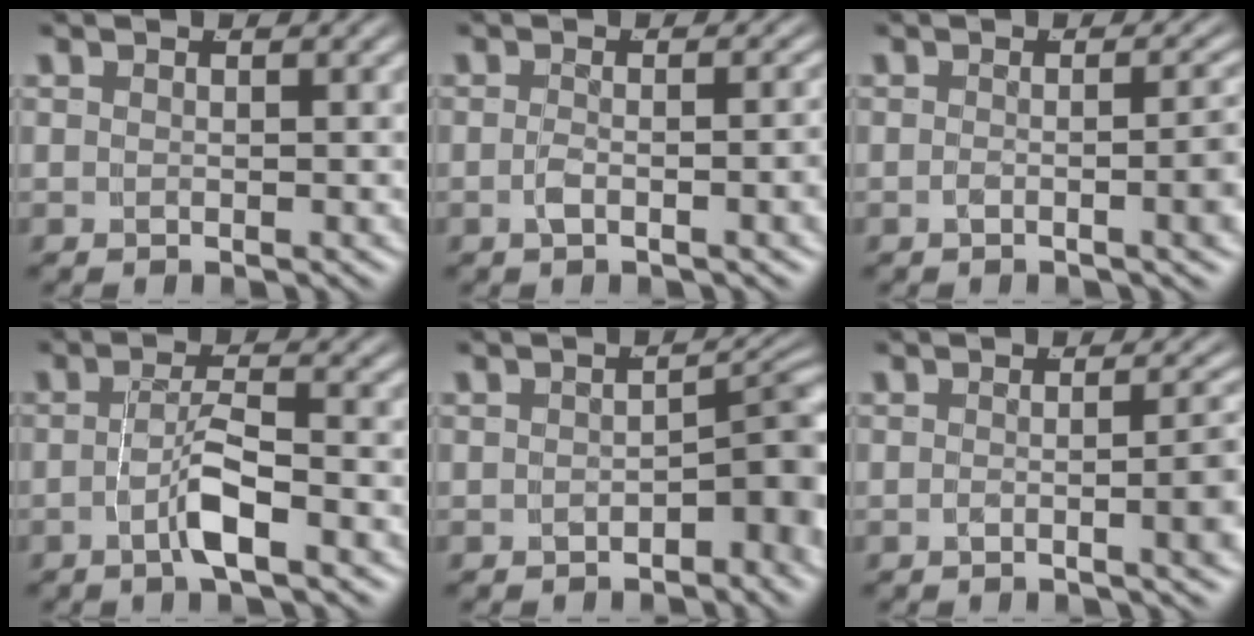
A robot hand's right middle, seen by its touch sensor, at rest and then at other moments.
{"total": 2.2, "force": [-1.3, -0.2, 1.8], "torque": [-0.031, -0.005, -0.017]}
{"total": 3.1, "force": [-1.1, 0.2, 2.9], "torque": [-0.035, -0.004, -0.015]}
{"total": 3.3, "force": [-1.9, 0.2, 2.7], "torque": [-0.045, 0.000, -0.030]}
{"total": 4.6, "force": [-2.0, 2.0, 3.6], "torque": [-0.024, 0.003, -0.029]}
{"total": 3.5, "force": [-1.1, 0.4, 3.3], "torque": [-0.040, -0.004, -0.015]}